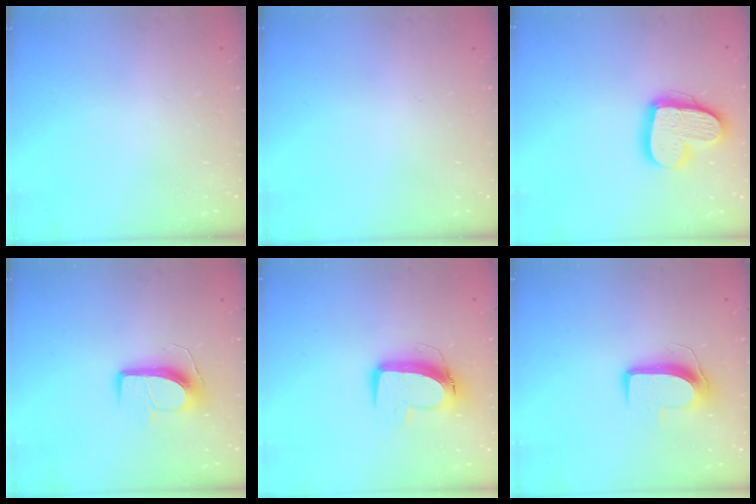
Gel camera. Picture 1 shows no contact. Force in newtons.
{"total": 0.0}
{"total": 15.6, "press": 15.5, "slide": 1.4}
{"total": 10.7, "press": 10.7, "slide": 0.4}
{"total": 11.2, "press": 11.1, "slide": 1.2}
{"total": 9.6, "press": 9.6, "slide": 0.3}